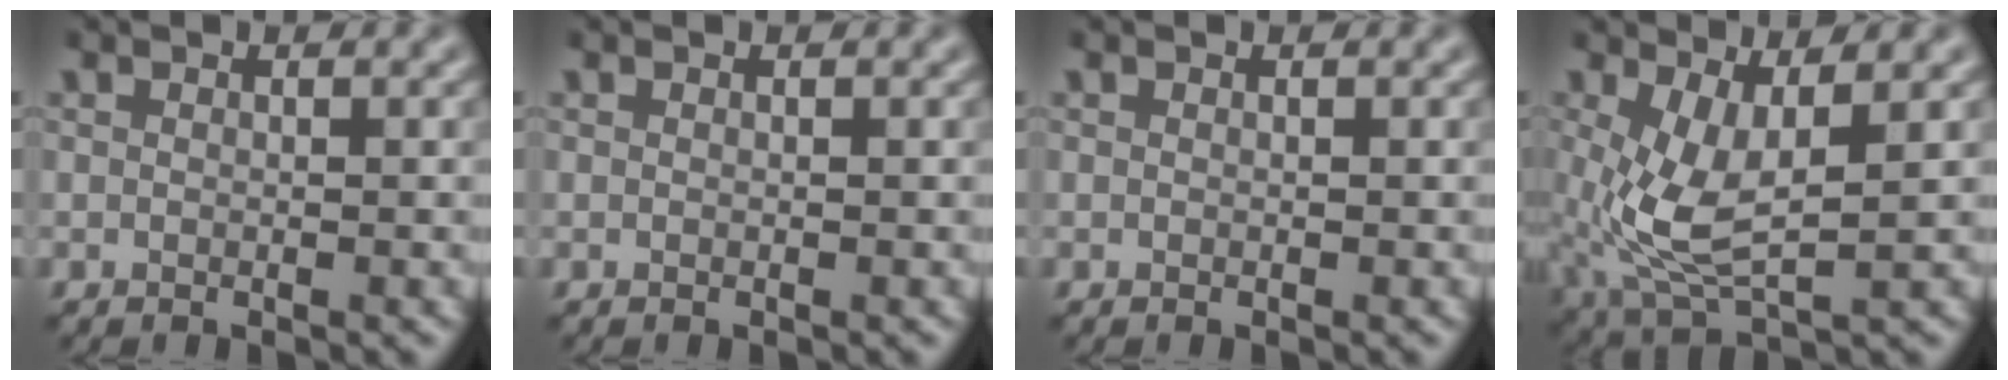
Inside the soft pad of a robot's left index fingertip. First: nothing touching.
{"total": 0.0}
{"total": 0.0}
{"total": 5.5, "force": [0.0, 2.1, 5.1], "torque": [-0.125, -0.014, 0.008]}